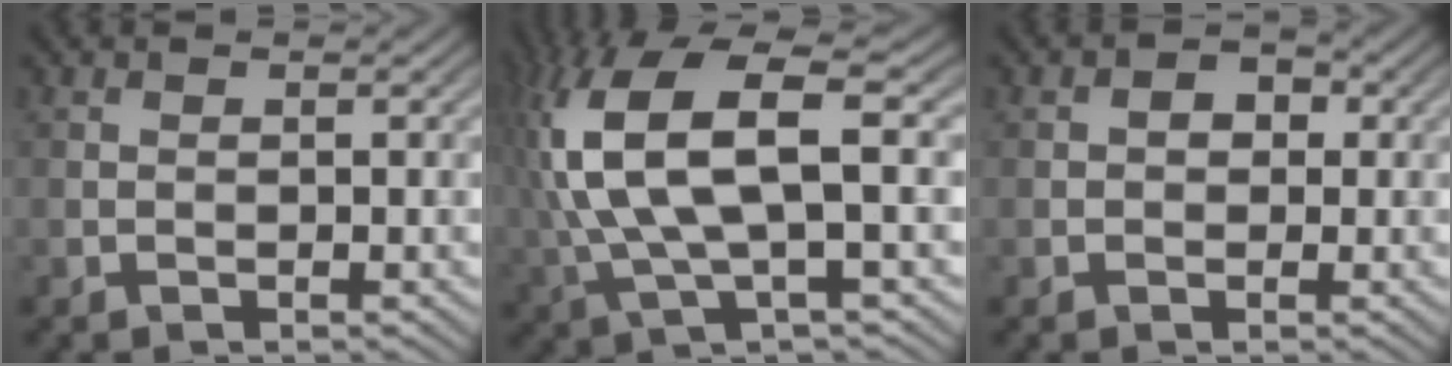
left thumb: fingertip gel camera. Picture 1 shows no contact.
{"total": 13.1, "force": [2.0, 4.4, 12.1], "torque": [-0.285, 0.011, 0.043]}
{"total": 2.4, "force": [0.3, 1.9, 1.4], "torque": [-0.018, -0.002, -0.002]}